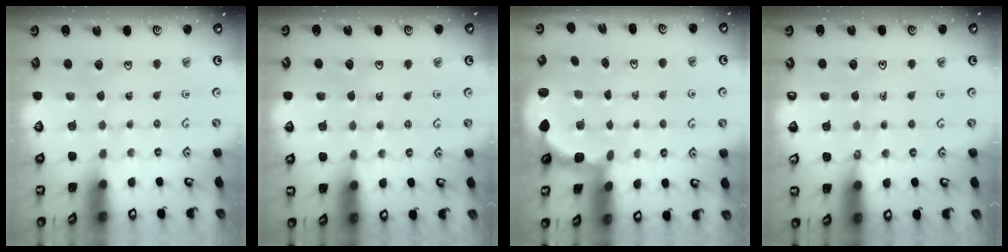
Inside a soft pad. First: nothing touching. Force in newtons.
{"total": 3.5, "press": 2.9, "slide": 1.9}
{"total": 2.8, "press": 2.5, "slide": 1.4}
{"total": 1.3, "press": 1.2, "slide": 0.3}